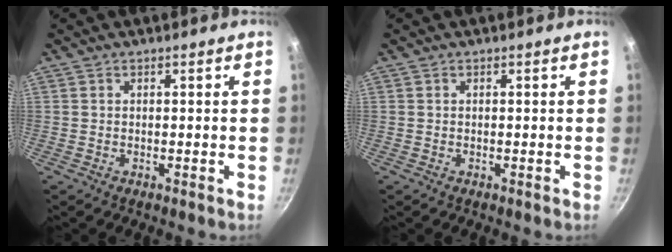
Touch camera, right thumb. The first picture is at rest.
{"total": 0.0}